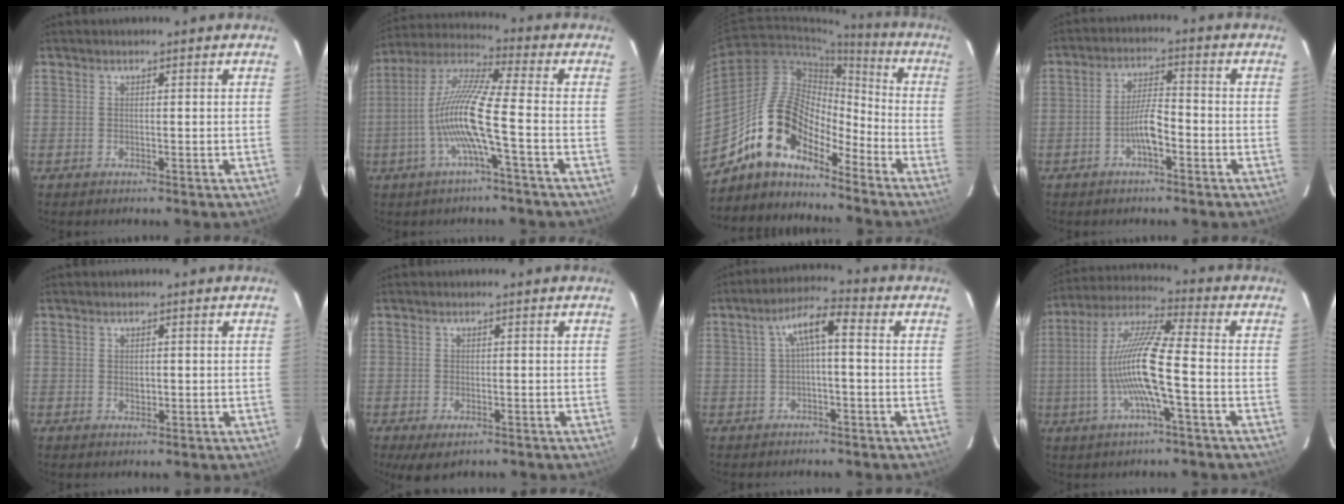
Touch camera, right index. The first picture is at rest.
{"total": 12.4, "force": [-3.6, 0.2, 11.8], "torque": [-0.234, 0.004, -0.073]}
{"total": 14.1, "force": [-11.0, 5.8, 6.5], "torque": [-0.114, 0.021, -0.213]}
{"total": 5.4, "force": [-2.6, 1.4, 4.6], "torque": [-0.093, 0.009, -0.045]}
{"total": 1.4, "force": [-0.1, 1.0, 0.9], "torque": [-0.015, 0.003, 0.000]}
{"total": 4.3, "force": [-2.5, 2.2, 2.7], "torque": [-0.057, -0.018, -0.038]}
{"total": 5.9, "force": [0.1, 1.7, 5.7], "torque": [-0.114, 0.021, 0.005]}
{"total": 13.4, "force": [-2.9, 1.2, 13.0], "torque": [-0.257, 0.005, -0.059]}